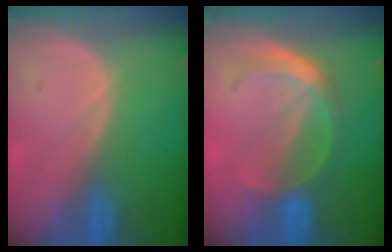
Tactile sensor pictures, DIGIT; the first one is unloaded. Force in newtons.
{"total": 5.6, "press": 5.1, "slide": 2.3}